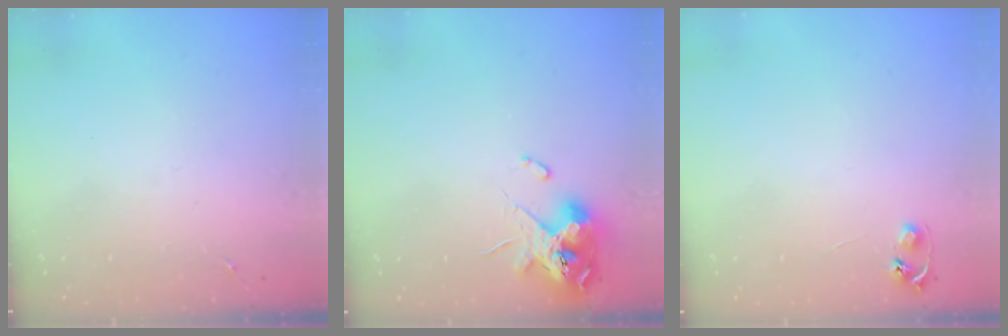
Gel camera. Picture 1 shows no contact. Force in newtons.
{"total": 11.9, "press": 11.8, "slide": 1.5}
{"total": 4.8, "press": 4.7, "slide": 0.5}